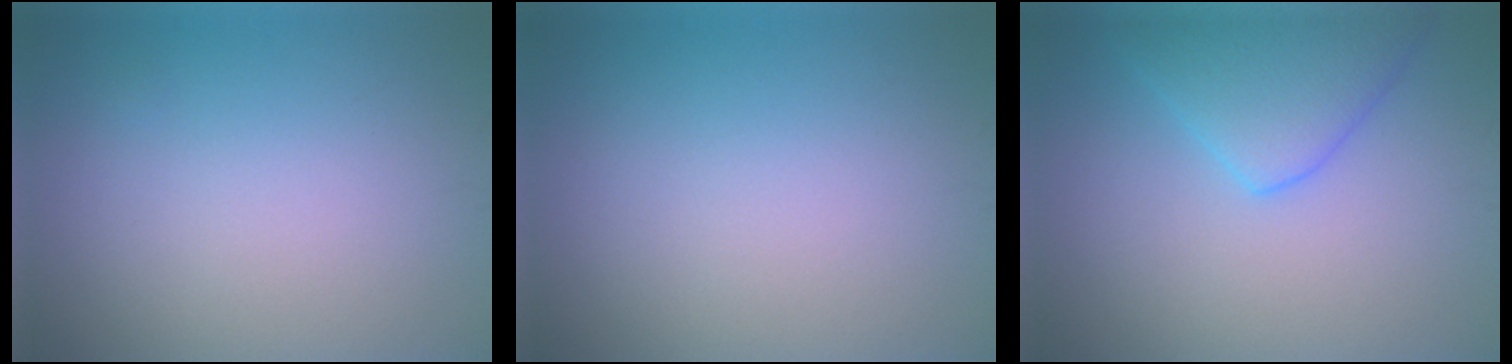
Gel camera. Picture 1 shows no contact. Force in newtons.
{"total": 0.0}
{"total": 4.9, "press": 4.8, "slide": 0.3}